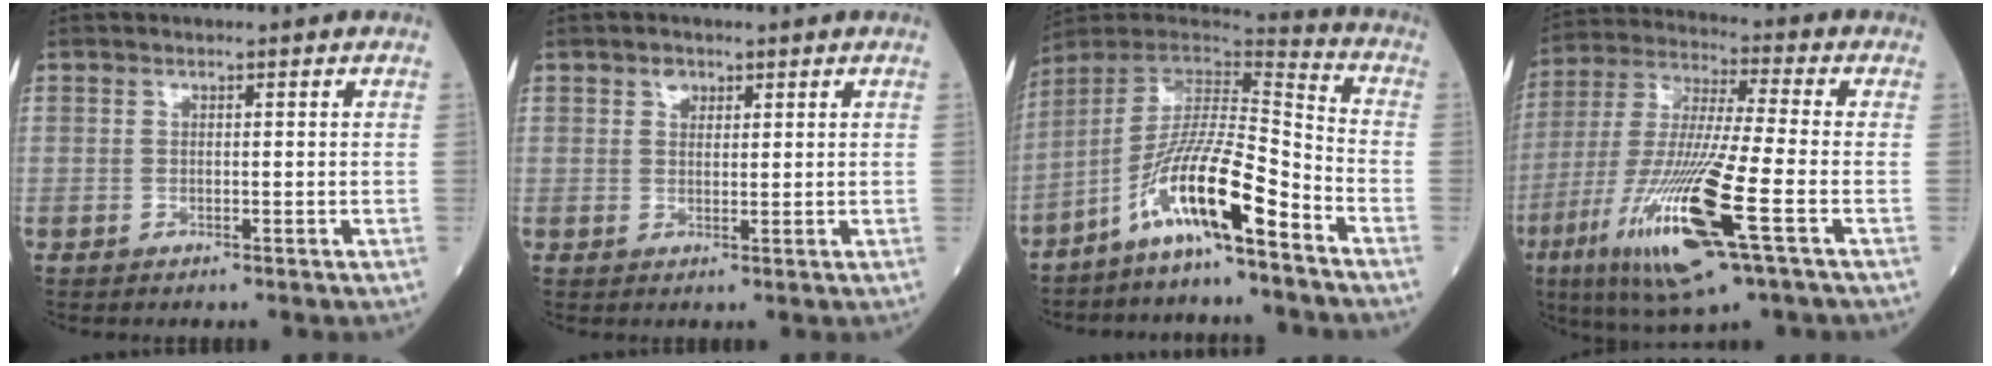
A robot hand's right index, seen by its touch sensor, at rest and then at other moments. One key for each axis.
{"total": 1.8, "fx": 1.1, "fy": 1.3, "fz": 0.7, "tx": -0.009, "ty": 0.001, "tz": 0.016}
{"total": 13.5, "fx": -8.0, "fy": 0.9, "fz": 10.8, "tx": -0.201, "ty": 0.005, "tz": -0.149}
{"total": 19.1, "fx": -7.4, "fy": 1.3, "fz": 17.5, "tx": -0.384, "ty": -0.038, "tz": -0.139}